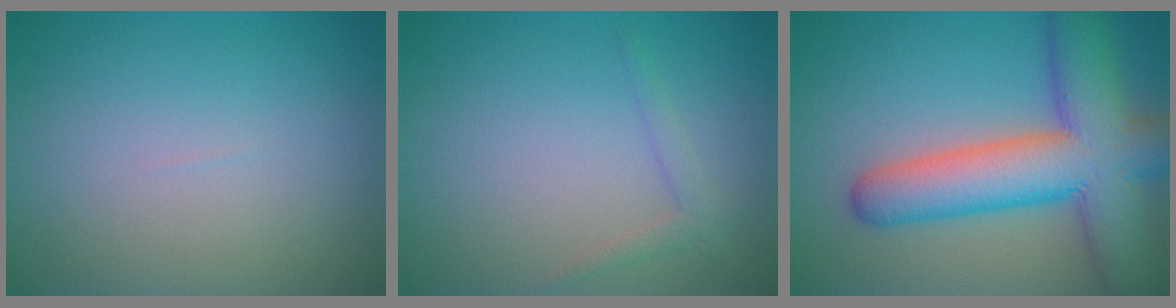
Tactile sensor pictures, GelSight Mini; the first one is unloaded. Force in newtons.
{"total": 1.2, "press": 1.2, "slide": 0.1}
{"total": 10.7, "press": 10.7, "slide": 0.6}